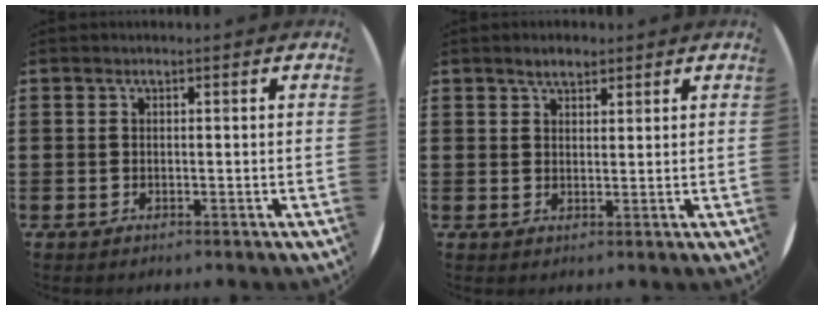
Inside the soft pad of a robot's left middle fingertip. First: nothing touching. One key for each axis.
{"total": 2.4, "fx": 2.0, "fy": 1.0, "fz": 0.8, "tx": -0.010, "ty": 0.001, "tz": 0.037}